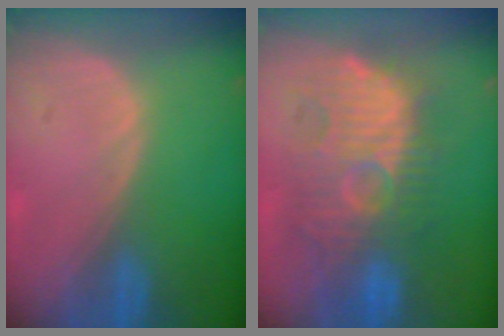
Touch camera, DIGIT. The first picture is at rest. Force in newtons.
{"total": 11.2, "press": 11.0, "slide": 2.0}